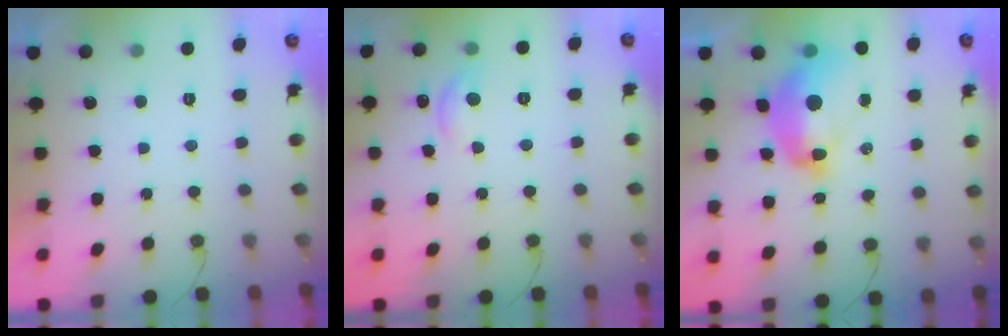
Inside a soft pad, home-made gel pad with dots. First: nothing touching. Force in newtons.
{"total": 8.5, "press": 8.4, "slide": 0.5}
{"total": 14.0, "press": 14.0, "slide": 1.2}